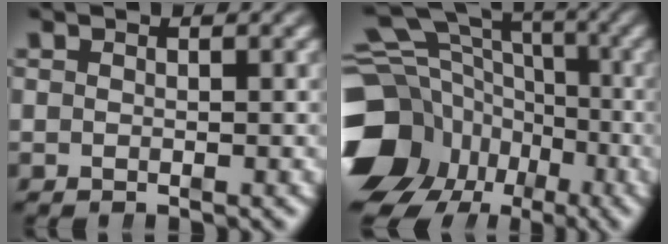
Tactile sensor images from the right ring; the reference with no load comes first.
{"total": 13.6, "force": [-2.8, 11.5, 6.7], "torque": [-0.118, -0.047, -0.041]}